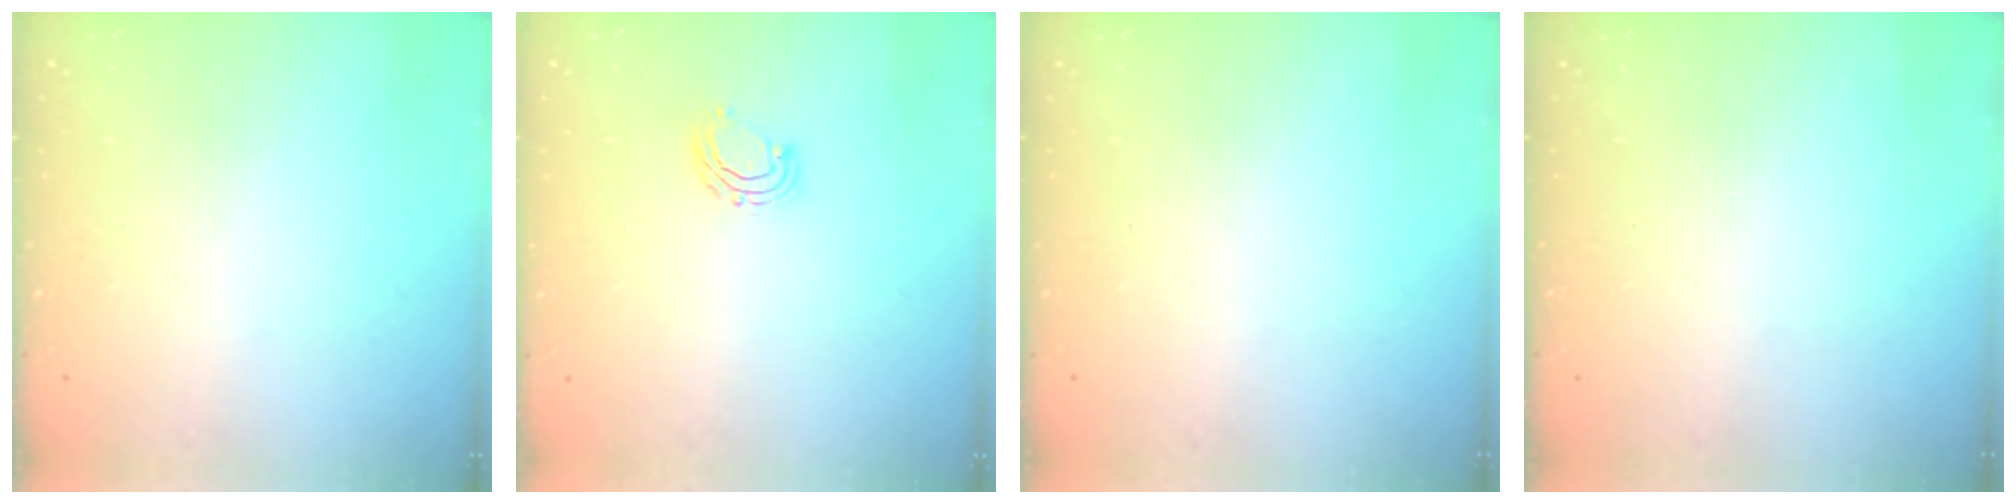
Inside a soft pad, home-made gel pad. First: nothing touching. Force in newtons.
{"total": 5.6, "press": 5.6, "slide": 1.0}
{"total": 0.0}
{"total": 0.0}